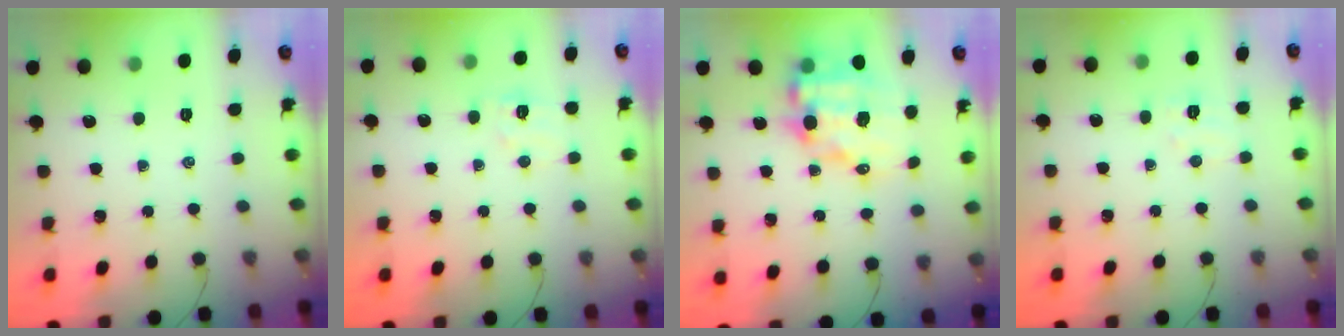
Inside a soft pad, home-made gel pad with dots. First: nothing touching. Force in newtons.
{"total": 7.1, "press": 6.9, "slide": 1.5}
{"total": 11.3, "press": 10.9, "slide": 2.7}
{"total": 5.5, "press": 5.3, "slide": 1.2}